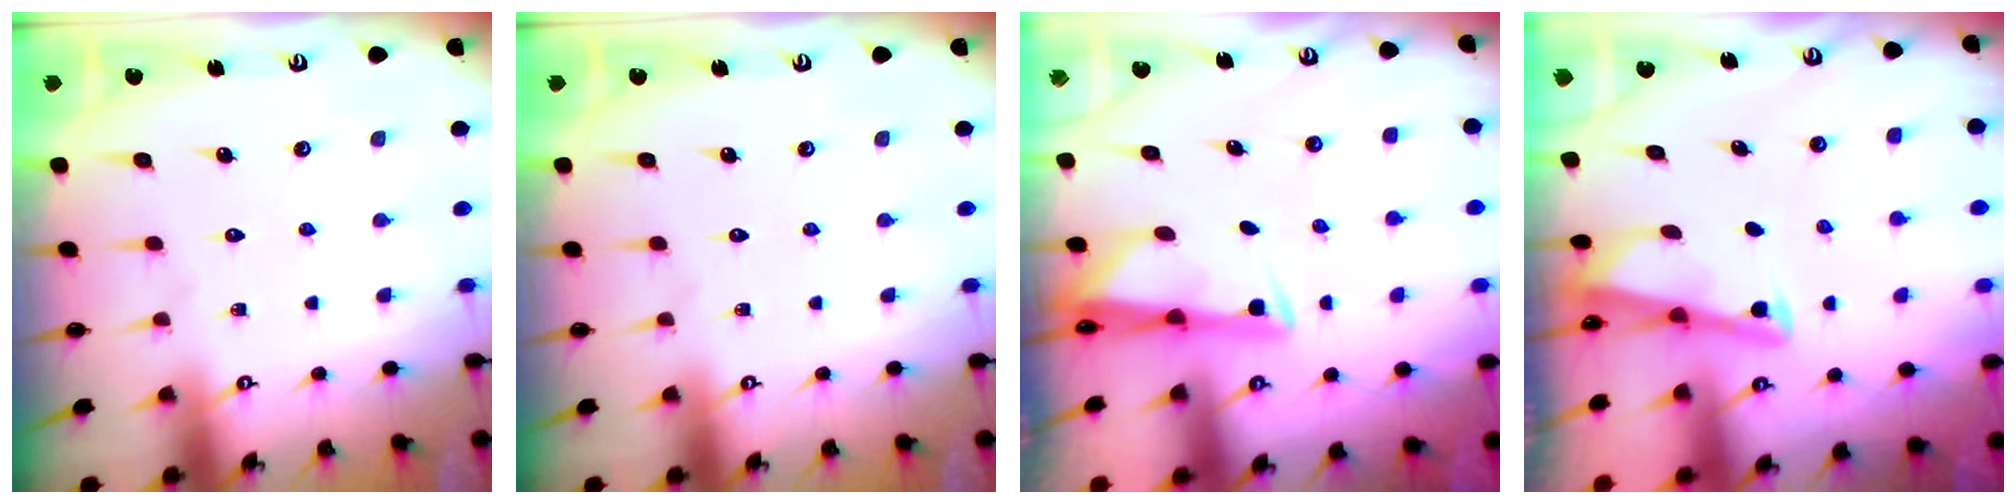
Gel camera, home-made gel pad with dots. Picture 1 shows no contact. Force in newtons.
{"total": 0.0}
{"total": 2.9, "press": 2.9, "slide": 0.4}
{"total": 3.0, "press": 3.0, "slide": 0.3}